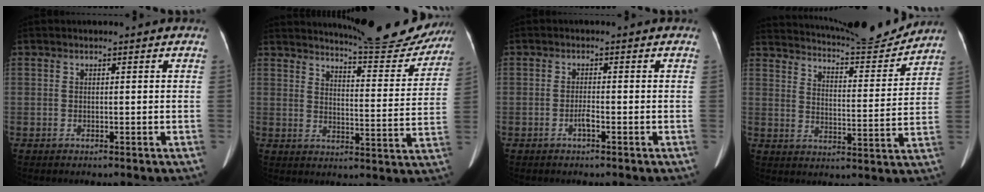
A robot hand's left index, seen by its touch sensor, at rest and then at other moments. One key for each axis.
{"total": 15.5, "fx": 14.9, "fy": 1.2, "fz": 4.1, "tx": -0.054, "ty": -0.053, "tz": 0.182}
{"total": 1.2, "fx": -0.7, "fy": 0.0, "fz": 1.0, "tx": -0.021, "ty": 0.000, "tz": -0.013}
{"total": 16.2, "fx": 15.6, "fy": 0.5, "fz": 4.2, "tx": -0.076, "ty": -0.036, "tz": 0.217}